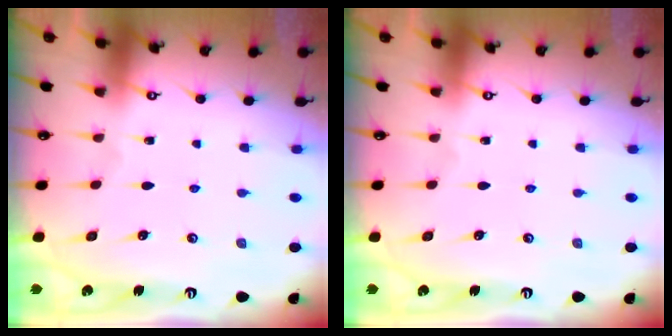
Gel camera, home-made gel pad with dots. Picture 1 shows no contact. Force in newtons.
{"total": 0.0}